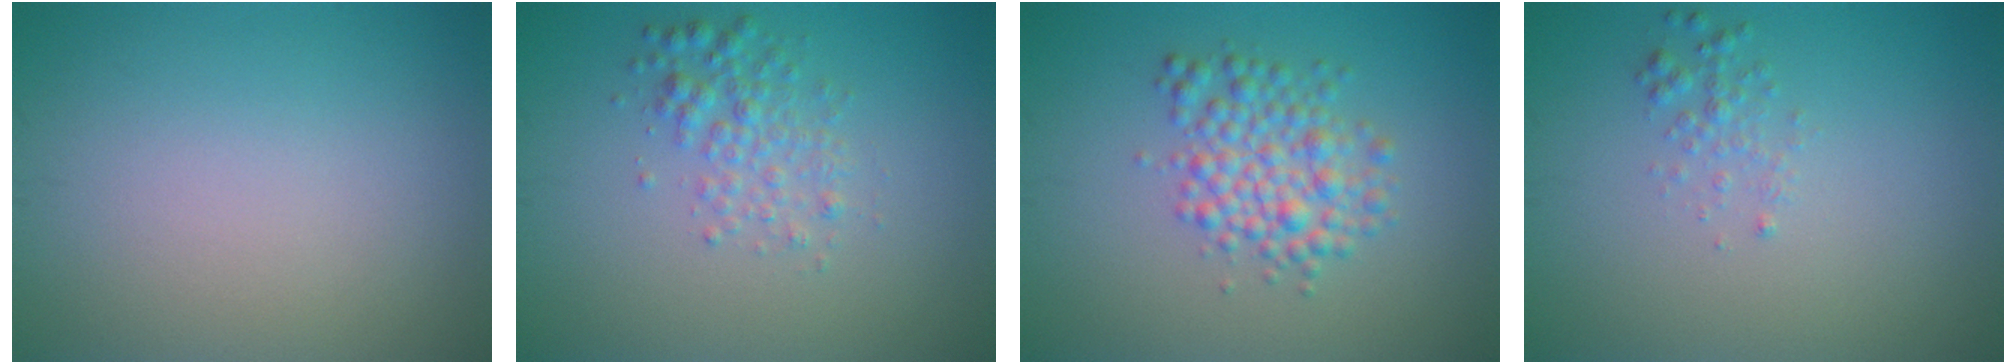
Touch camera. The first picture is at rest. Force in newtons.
{"total": 2.5, "press": 2.5, "slide": 0.0}
{"total": 4.0, "press": 4.0, "slide": 0.0}
{"total": 1.2, "press": 1.2, "slide": 0.0}